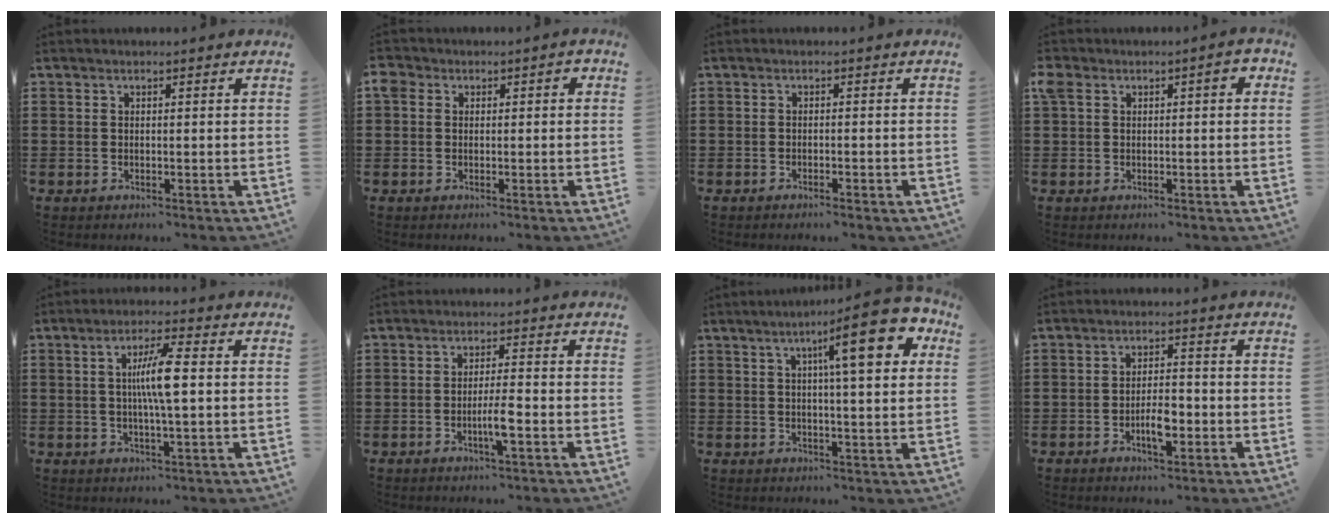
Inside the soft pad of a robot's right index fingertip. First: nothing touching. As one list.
[{"total": 2.2, "force": [0.1, 1.8, 1.2], "torque": [-0.030, 0.008, -0.001]}, {"total": 1.0, "force": [-0.8, 0.1, 0.5], "torque": [-0.013, -0.002, -0.016]}, {"total": 3.6, "force": [0.7, 1.9, 3.0], "torque": [-0.055, 0.008, 0.008]}, {"total": 6.6, "force": [0.4, 0.5, 6.6], "torque": [-0.120, -0.002, 0.002]}, {"total": 3.9, "force": [-1.4, 0.3, 3.6], "torque": [-0.068, -0.003, -0.029]}, {"total": 12.0, "force": [5.1, 1.9, 10.7], "torque": [-0.166, -0.016, 0.072]}, {"total": 4.5, "force": [-1.7, 1.7, 3.8], "torque": [-0.072, 0.006, -0.032]}]